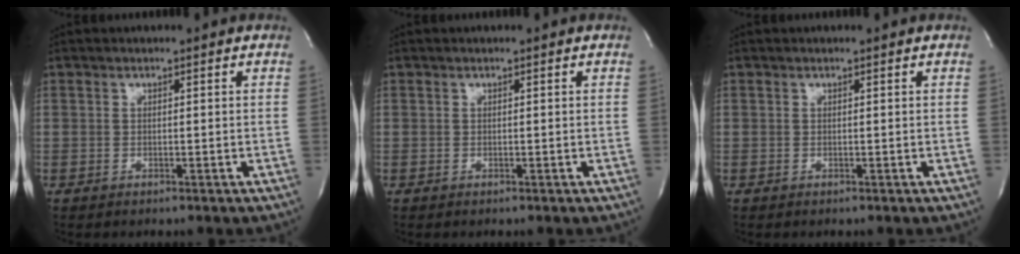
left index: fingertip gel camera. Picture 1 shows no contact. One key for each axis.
{"total": 0.0}
{"total": 0.0}